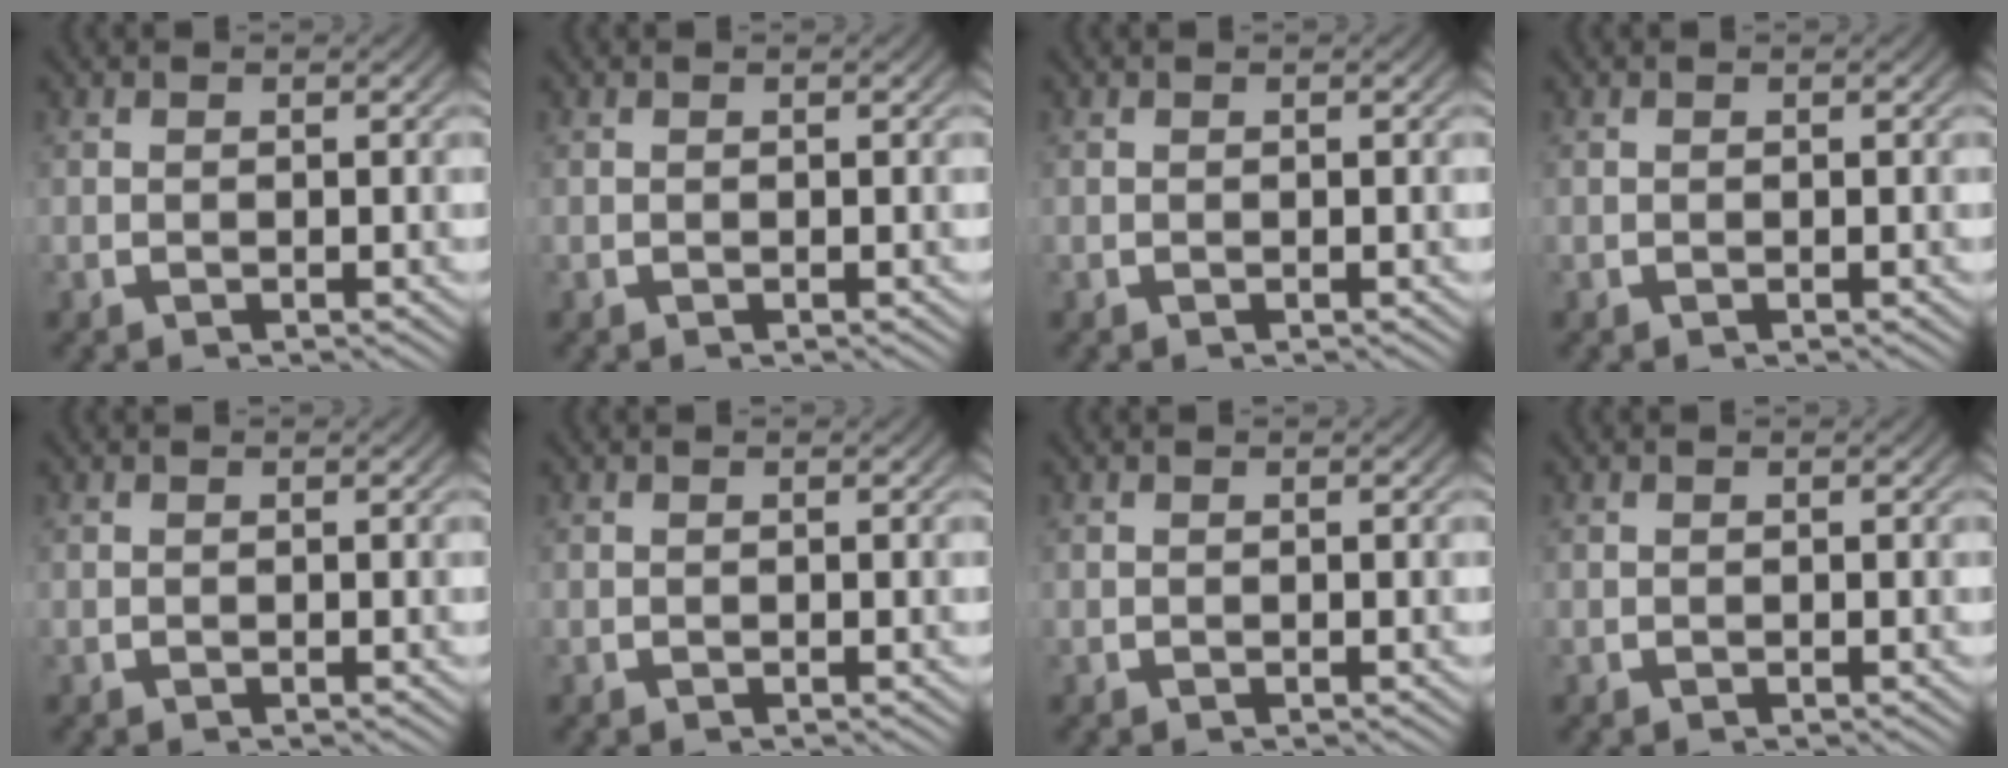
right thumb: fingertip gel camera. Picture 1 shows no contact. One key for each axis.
{"total": 0.0}
{"total": 0.0}
{"total": 0.0}
{"total": 0.0}
{"total": 0.0}
{"total": 0.0}
{"total": 0.0}